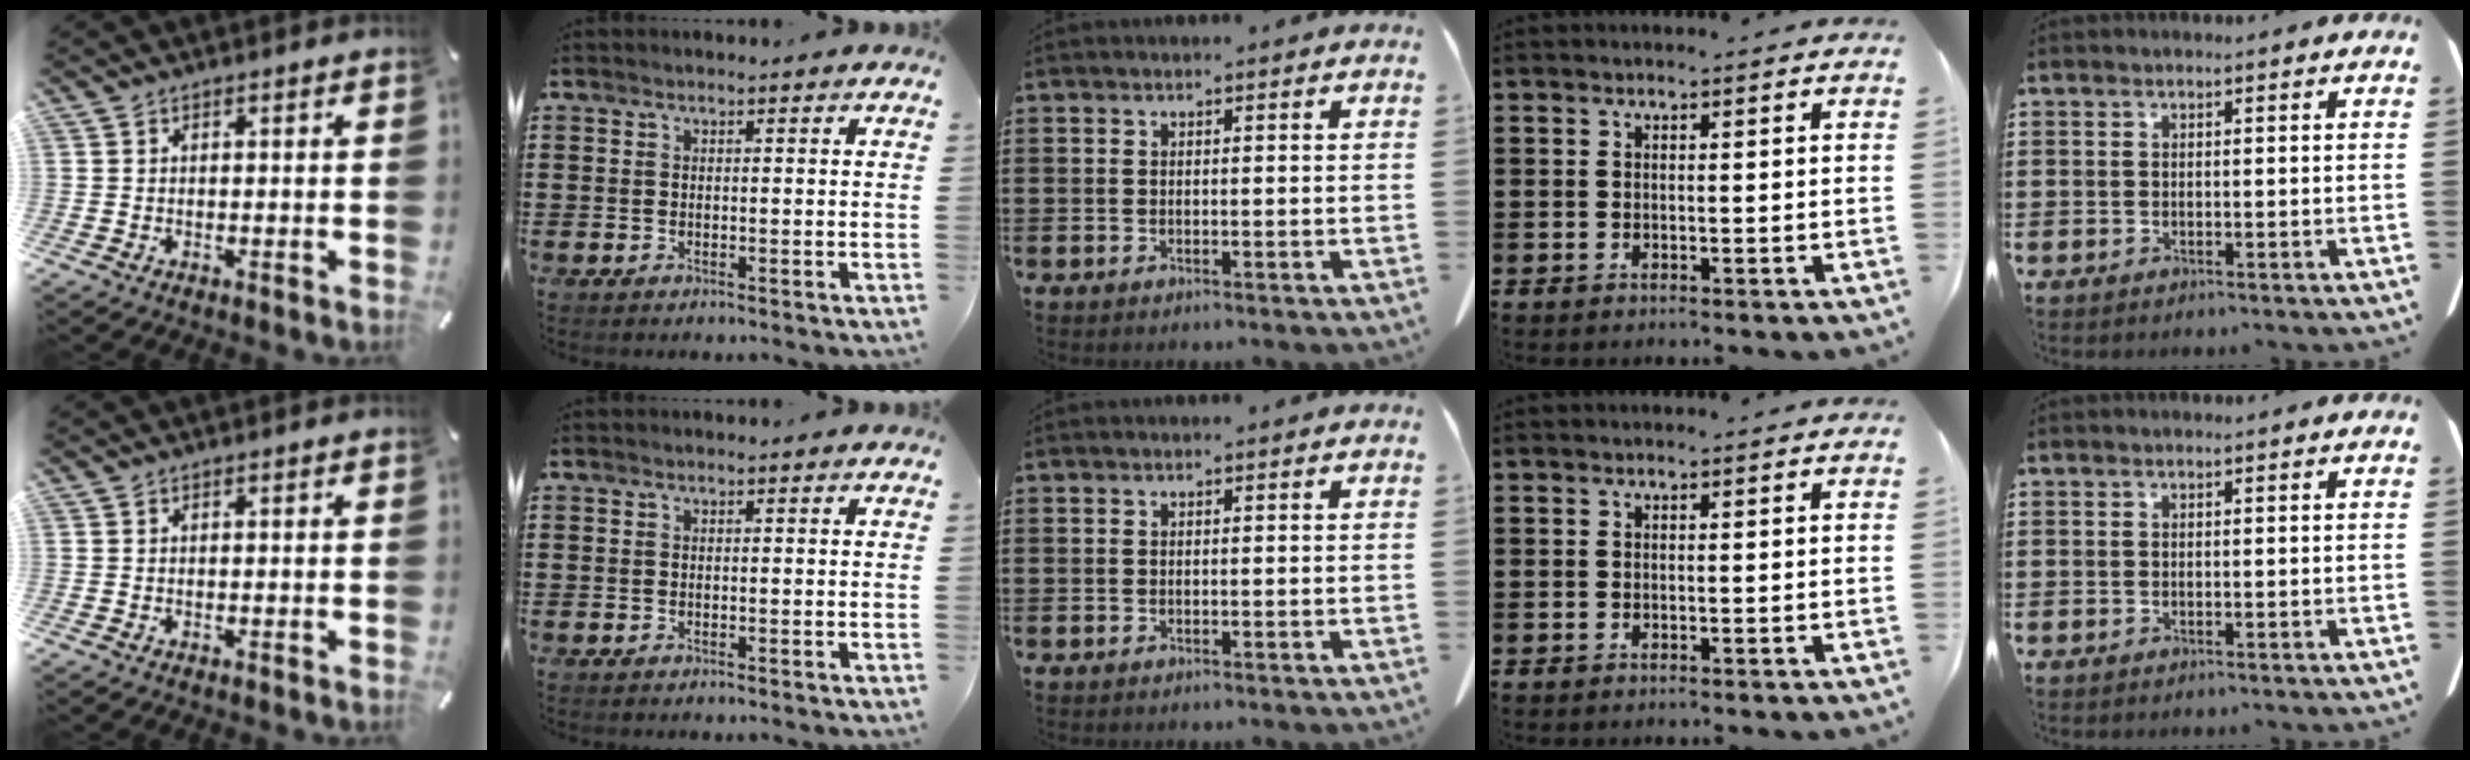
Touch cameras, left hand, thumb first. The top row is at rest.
{}